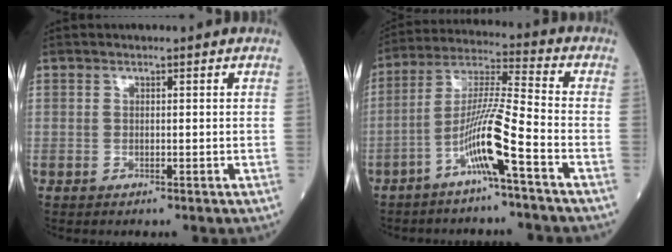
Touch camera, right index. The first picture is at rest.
{"total": 9.7, "force": [-4.8, -0.9, 8.4], "torque": [-0.166, 0.007, -0.097]}